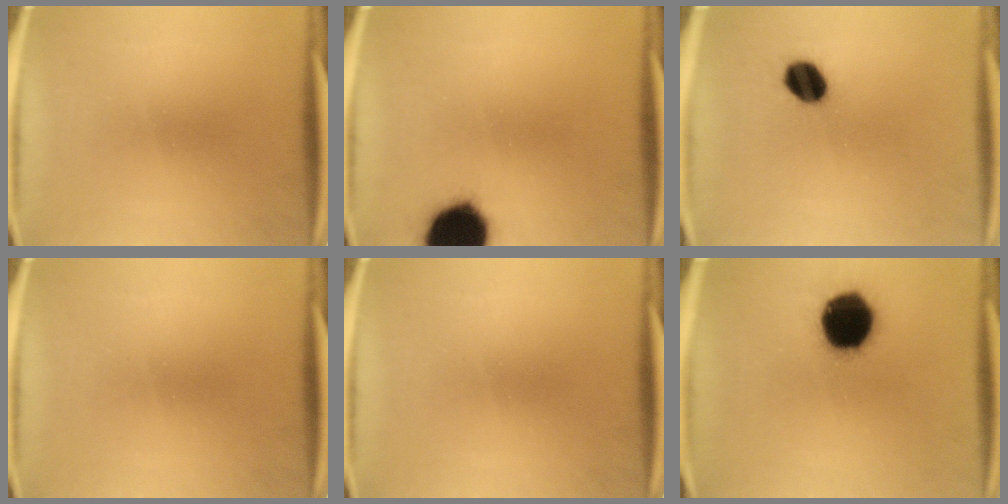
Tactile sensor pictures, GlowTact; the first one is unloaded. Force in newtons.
{"total": 17.8}
{"total": 7.5}
{"total": 0.0}
{"total": 0.0}
{"total": 18.3}